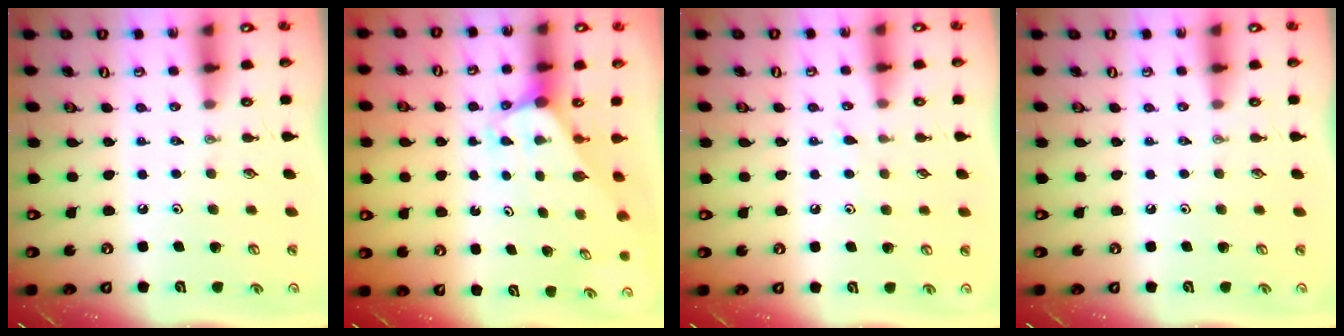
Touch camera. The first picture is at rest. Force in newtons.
{"total": 2.9, "press": 2.9, "slide": 0.2}
{"total": 6.3, "press": 6.2, "slide": 0.7}
{"total": 0.0}